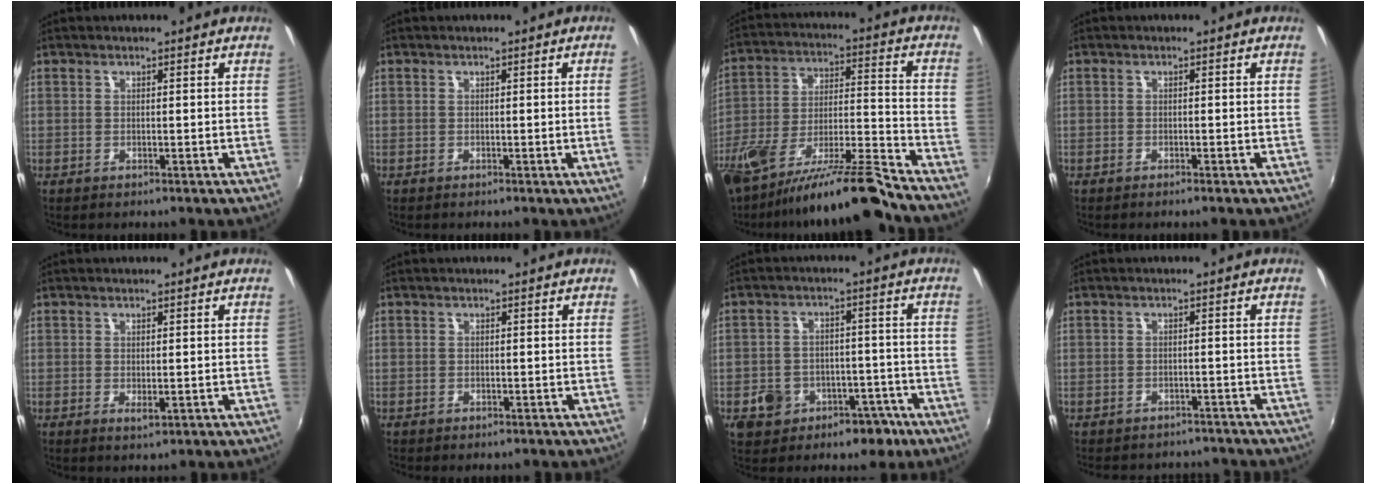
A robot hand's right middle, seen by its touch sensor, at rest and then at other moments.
{"total": 1.8, "force": [0.2, -1.1, 1.4], "torque": [-0.012, -0.012, 0.005]}
{"total": 19.3, "force": [-15.3, 1.6, 11.7], "torque": [-0.219, -0.040, -0.257]}
{"total": 0.9, "force": [-0.8, 0.0, 0.4], "torque": [-0.010, -0.001, -0.017]}
{"total": 1.2, "force": [-0.1, 0.5, 1.1], "torque": [-0.019, -0.004, -0.001]}
{"total": 0.8, "force": [-0.7, 0.3, 0.2], "torque": [-0.007, -0.002, -0.010]}
{"total": 10.2, "force": [-5.5, 7.5, 4.1], "torque": [-0.093, 0.033, -0.059]}
{"total": 7.4, "force": [-6.6, 2.9, 1.8], "torque": [-0.046, -0.005, -0.086]}